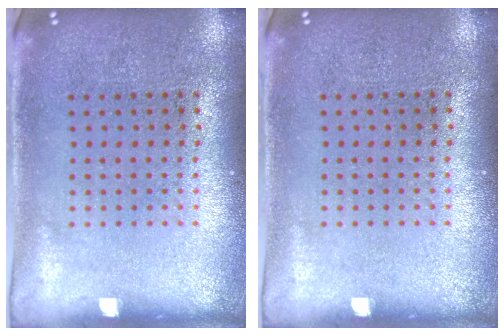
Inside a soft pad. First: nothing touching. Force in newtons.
{"total": 0.0}